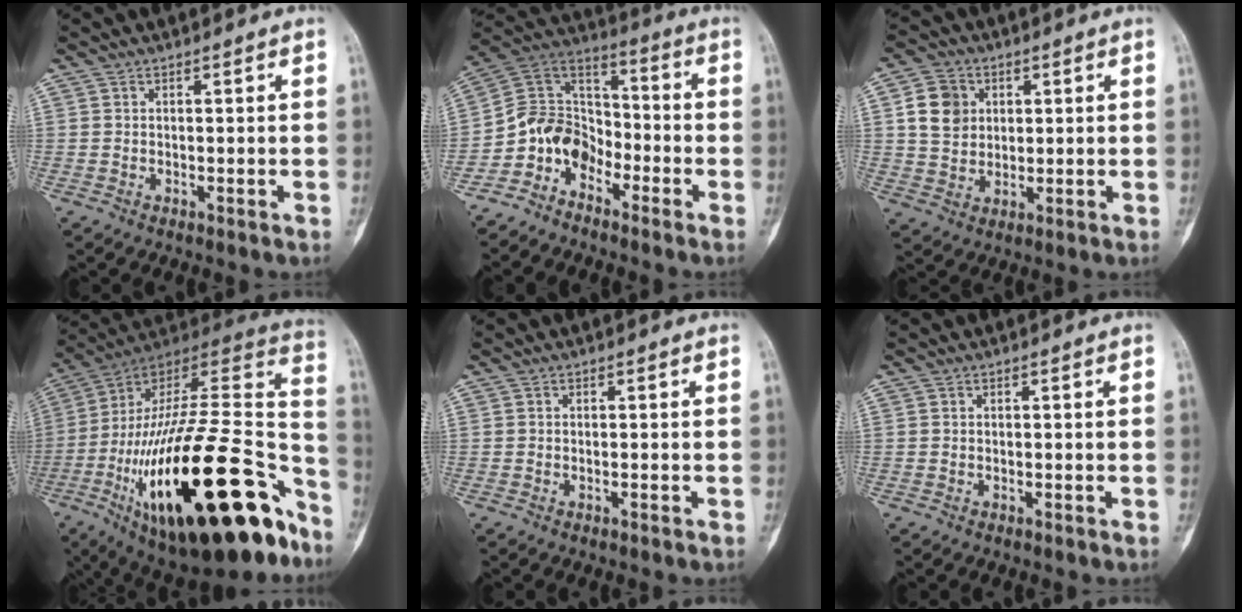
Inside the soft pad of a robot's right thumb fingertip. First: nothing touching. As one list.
[{"total": 10.4, "force": [-6.1, 7.5, 3.9], "torque": [-0.048, 0.085, -0.134]}, {"total": 8.1, "force": [2.1, 6.8, 3.9], "torque": [-0.045, -0.001, 0.040]}, {"total": 41.2, "force": [-17.4, 15.4, 34.0], "torque": [-0.514, 0.054, -0.276]}, {"total": 0.0}, {"total": 0.0}]